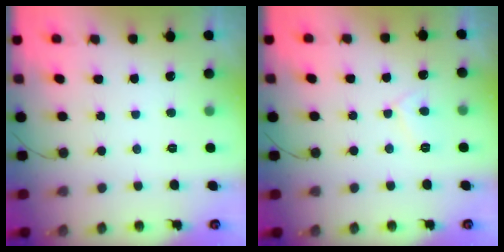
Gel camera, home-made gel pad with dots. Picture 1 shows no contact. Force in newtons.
{"total": 6.3, "press": 6.3, "slide": 0.5}